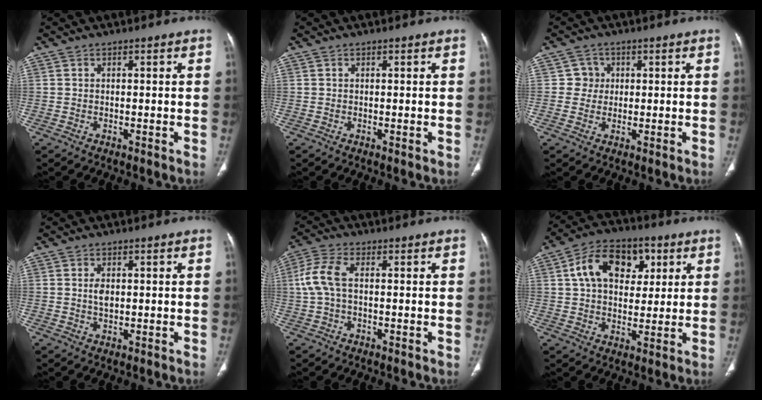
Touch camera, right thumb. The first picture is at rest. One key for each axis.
{"total": 0.0}
{"total": 3.1, "fx": 0.5, "fy": 3.1, "fz": 0.1, "tx": 0.022, "ty": 0.005, "tz": 0.002}
{"total": 2.2, "fx": 0.3, "fy": 1.4, "fz": 1.7, "tx": -0.031, "ty": -0.001, "tz": 0.006}
{"total": 6.5, "fx": 0.4, "fy": 3.2, "fz": 5.7, "tx": -0.144, "ty": 0.017, "tz": 0.005}
{"total": 14.4, "fx": 4.6, "fy": 9.7, "fz": 9.7, "tx": -0.127, "ty": 0.007, "tz": 0.071}